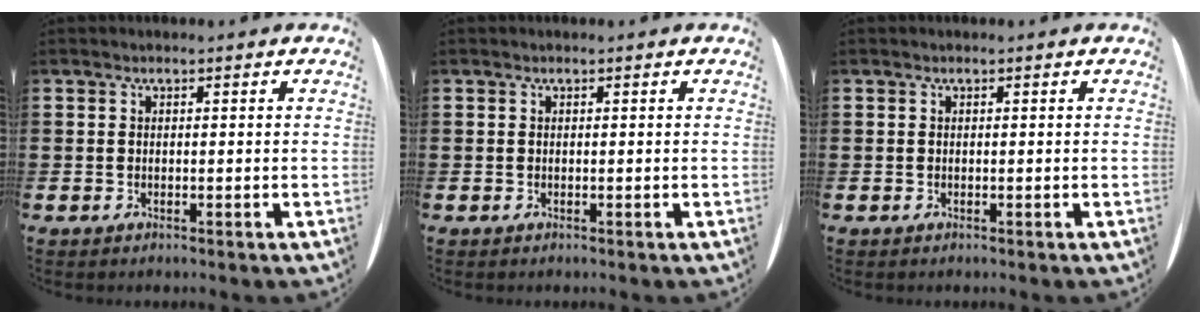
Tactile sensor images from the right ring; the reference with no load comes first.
{"total": 0.0}
{"total": 0.0}